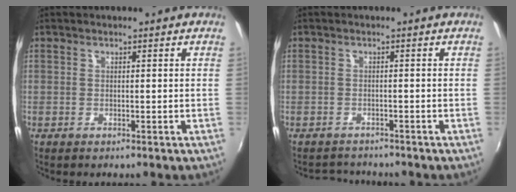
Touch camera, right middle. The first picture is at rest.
{"total": 3.3, "force": [-3.2, 1.0, 0.0], "torque": [-0.013, 0.003, -0.053]}